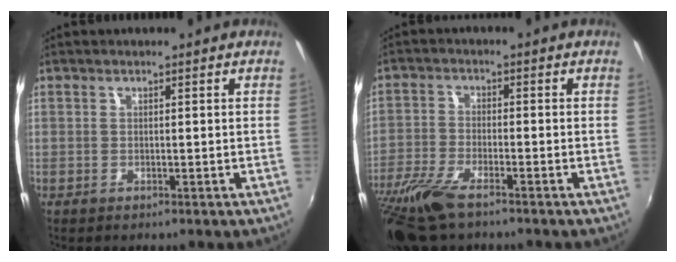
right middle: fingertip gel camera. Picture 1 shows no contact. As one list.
[{"total": 11.5, "force": [-8.5, 2.9, 7.1], "torque": [-0.170, -0.037, -0.169]}]